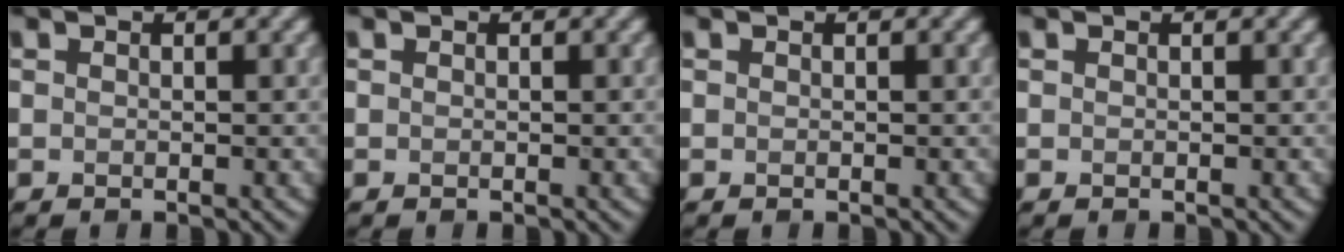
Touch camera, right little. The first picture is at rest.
{"total": 0.0}
{"total": 0.0}
{"total": 0.0}